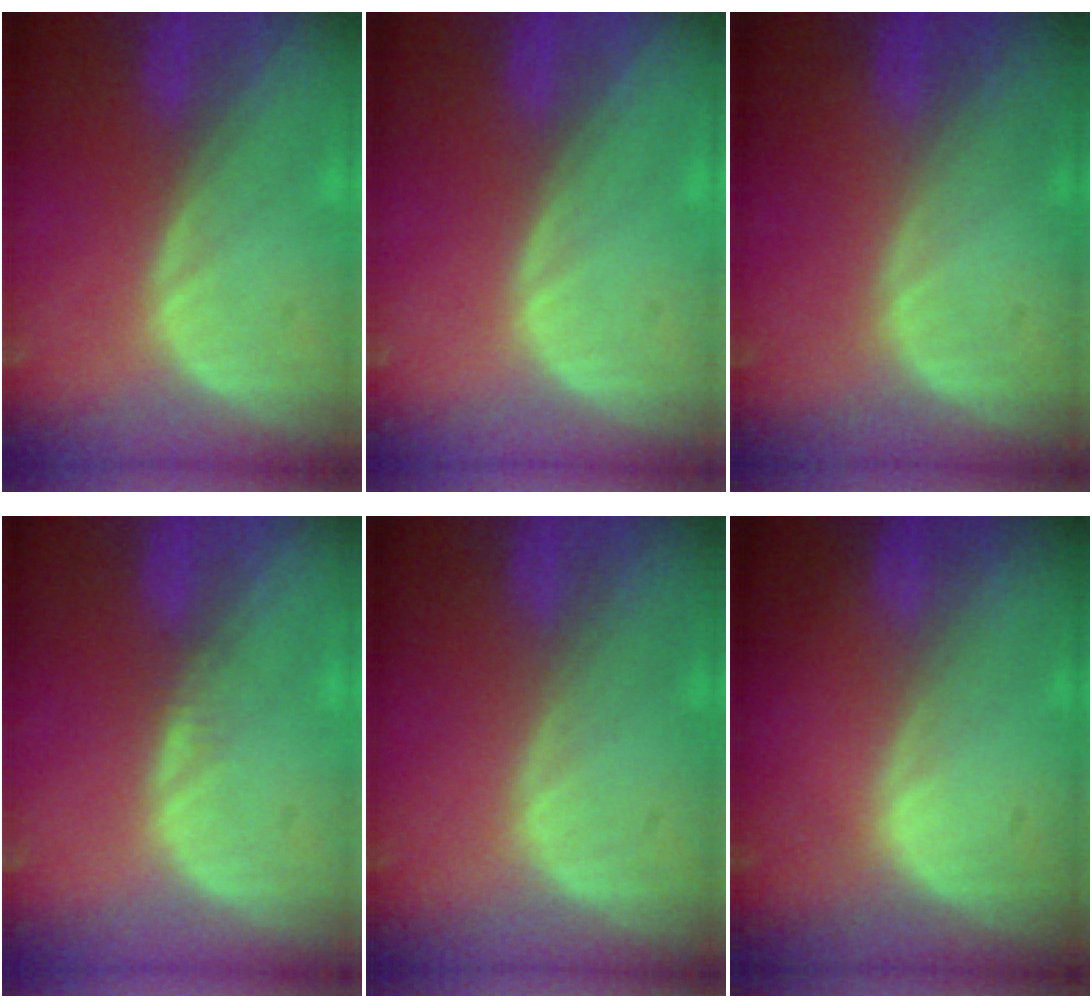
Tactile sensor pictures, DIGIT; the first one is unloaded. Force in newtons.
{"total": 0.0}
{"total": 0.0}
{"total": 0.8, "press": 0.8, "slide": 0.1}
{"total": 0.0}
{"total": 0.0}